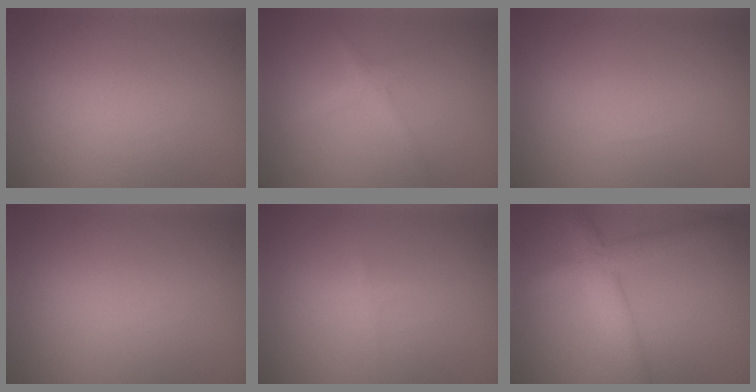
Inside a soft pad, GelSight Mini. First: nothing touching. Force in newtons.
{"total": 1.0, "press": 1.0, "slide": 0.1}
{"total": 0.0}
{"total": 0.0}
{"total": 0.7, "press": 0.7, "slide": 0.1}
{"total": 4.5, "press": 4.5, "slide": 0.1}